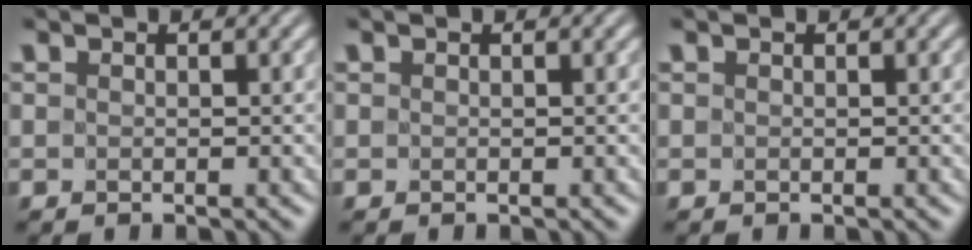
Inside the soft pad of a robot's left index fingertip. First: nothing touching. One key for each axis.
{"total": 0.0}
{"total": 0.0}